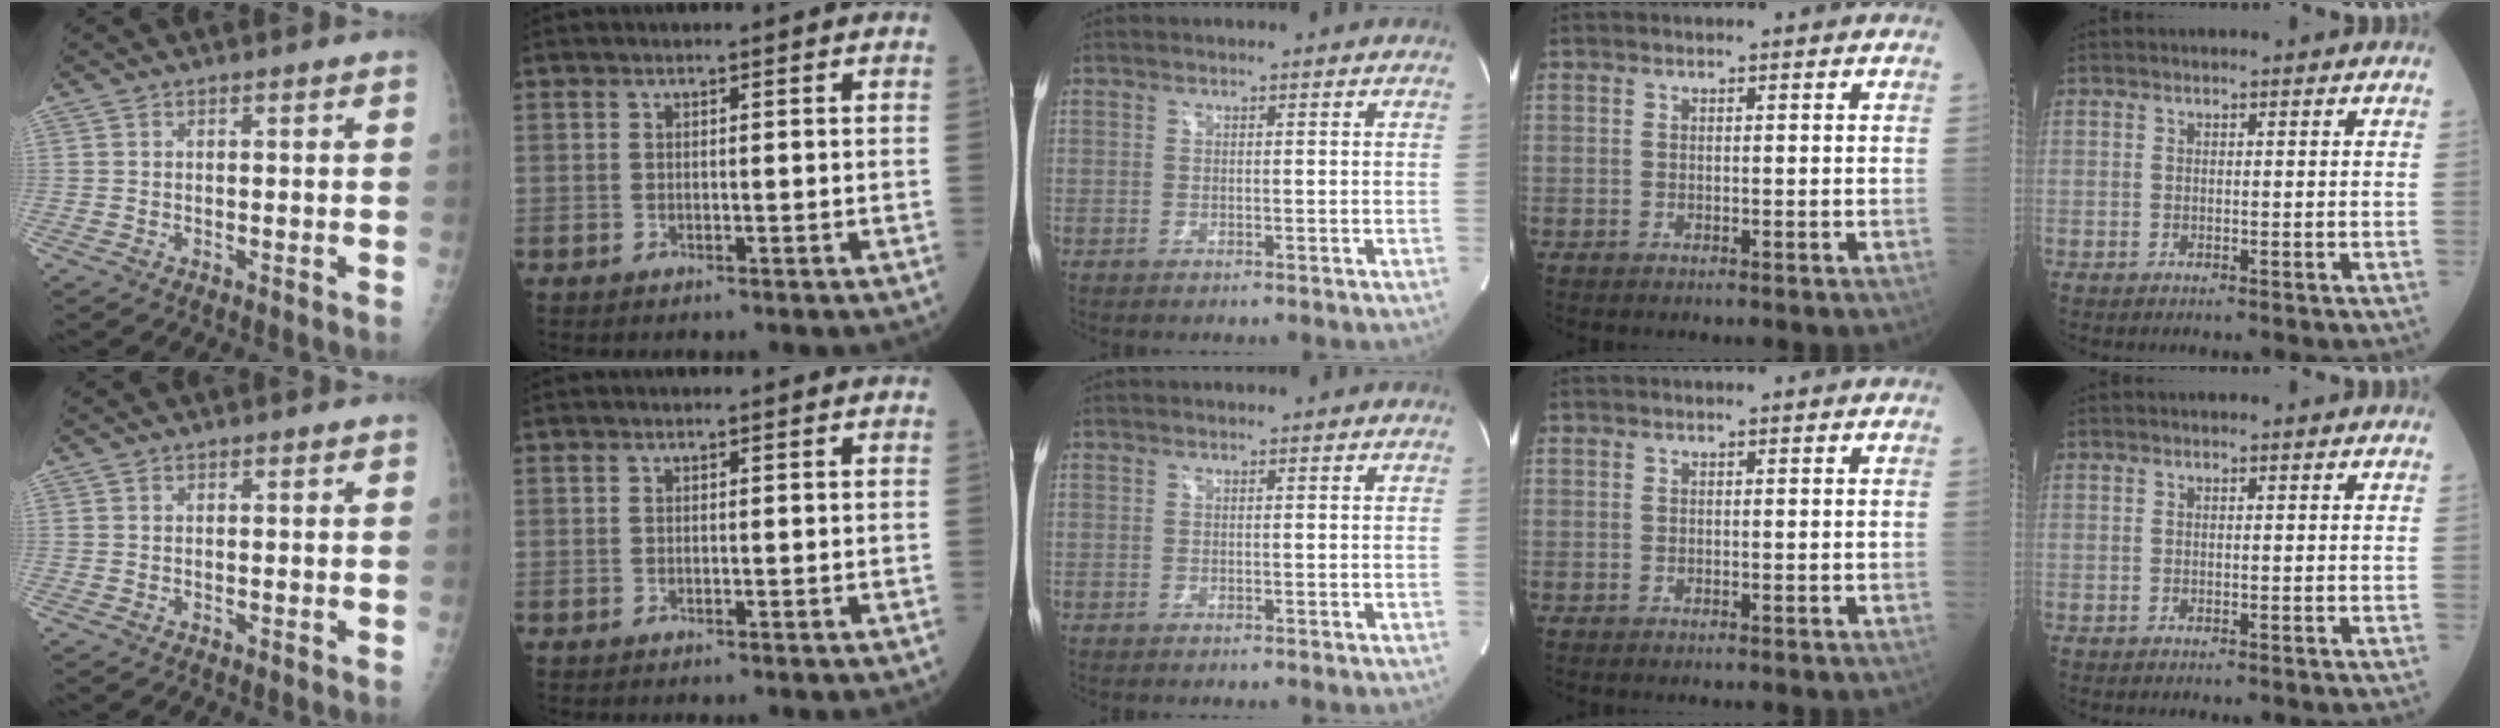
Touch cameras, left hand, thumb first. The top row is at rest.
{}